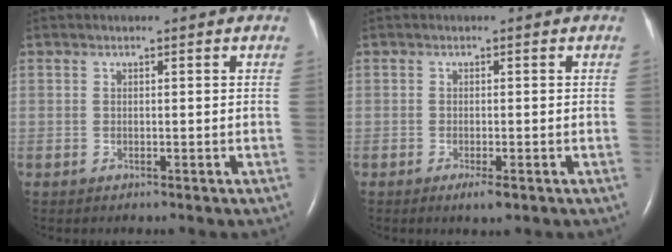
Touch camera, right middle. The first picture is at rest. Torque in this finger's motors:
{"motor_torque": [0.50, -0.28, 0.12, 0.05]}